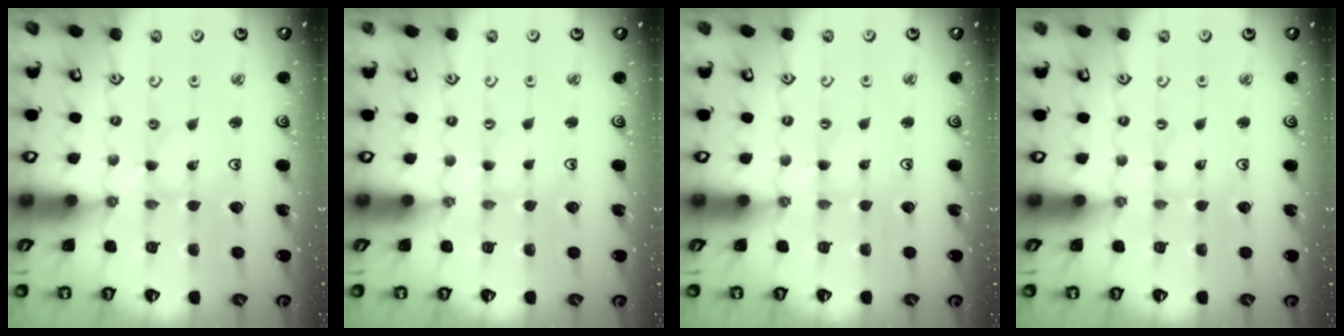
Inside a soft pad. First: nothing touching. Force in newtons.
{"total": 0.8, "press": 0.8, "slide": 0.2}
{"total": 1.1, "press": 1.0, "slide": 0.3}
{"total": 0.0}